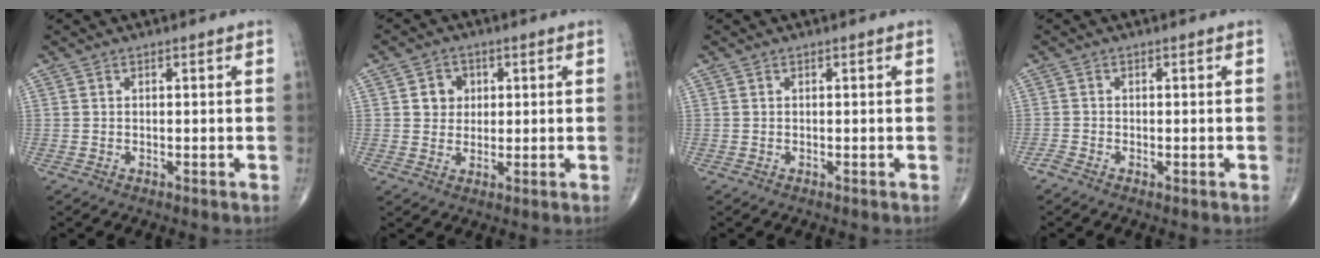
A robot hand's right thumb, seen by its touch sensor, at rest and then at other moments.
{"total": 4.4, "force": [1.1, 3.9, 1.7], "torque": [-0.003, 0.000, 0.014]}
{"total": 0.0}
{"total": 1.2, "force": [-0.9, 0.5, 0.7], "torque": [-0.017, 0.003, -0.020]}